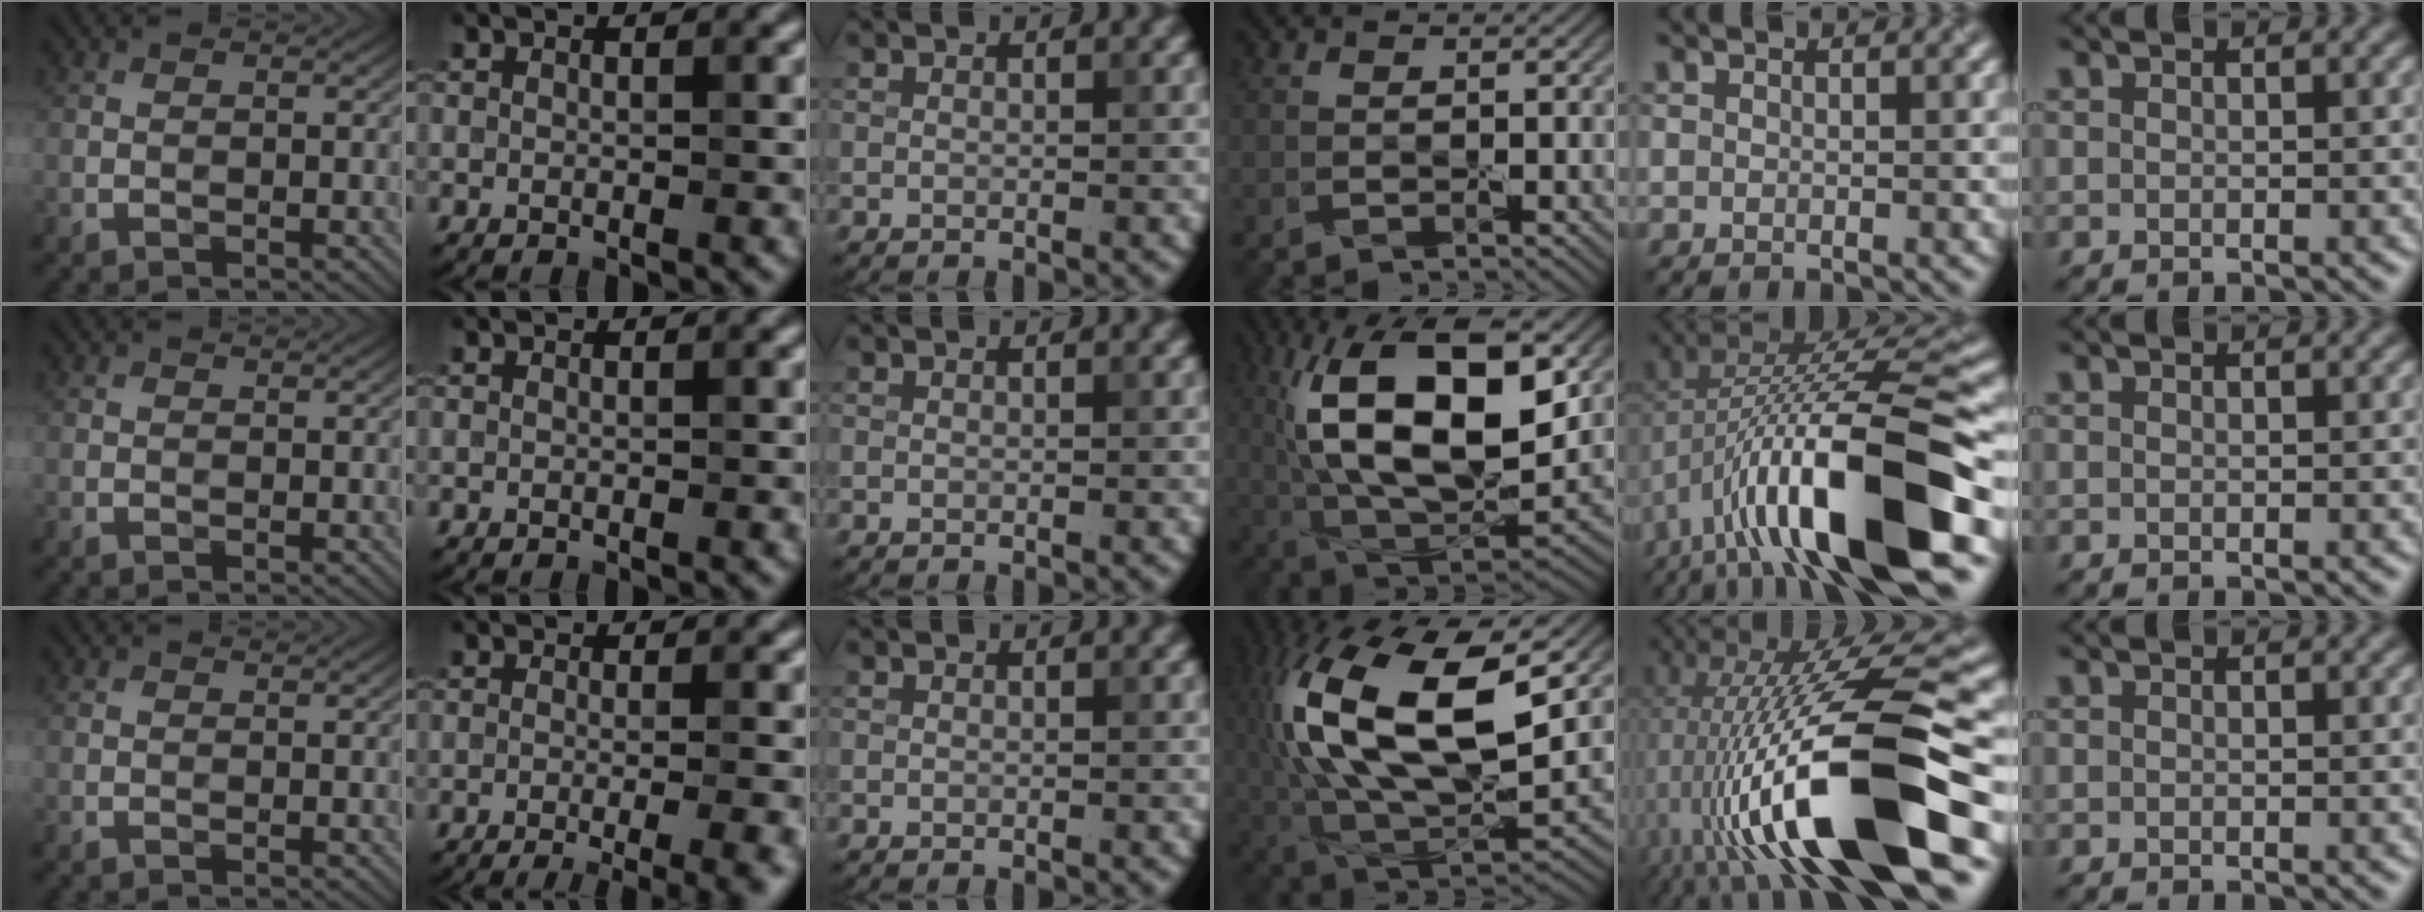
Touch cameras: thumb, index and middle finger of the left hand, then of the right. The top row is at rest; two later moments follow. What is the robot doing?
{"motion": "peel", "object": "tape"}